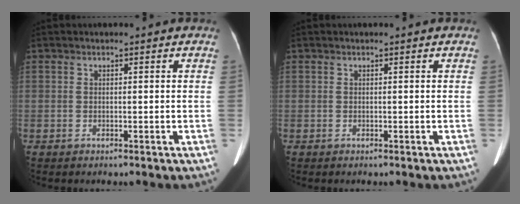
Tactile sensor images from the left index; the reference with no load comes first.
{"total": 0.0}